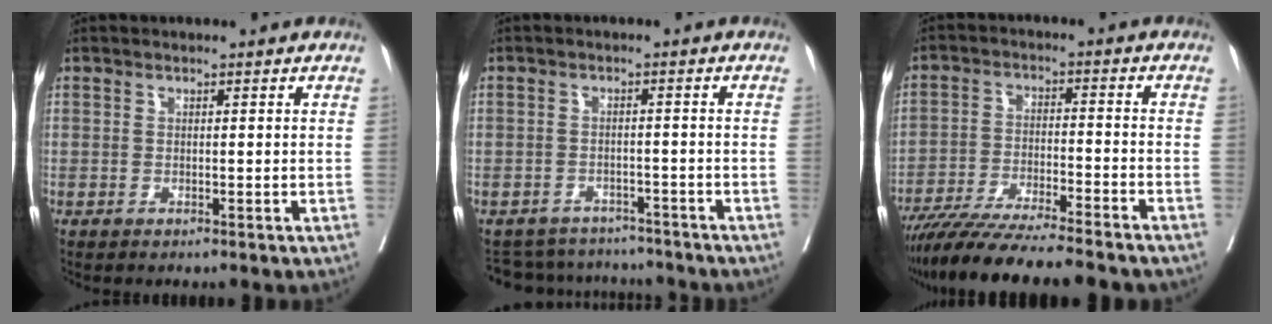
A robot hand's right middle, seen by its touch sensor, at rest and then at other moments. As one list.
[{"total": 8.9, "force": [-8.4, 2.6, 0.6], "torque": [-0.011, 0.014, -0.110]}, {"total": 15.5, "force": [-13.6, 0.3, 7.5], "torque": [-0.119, -0.029, -0.218]}]